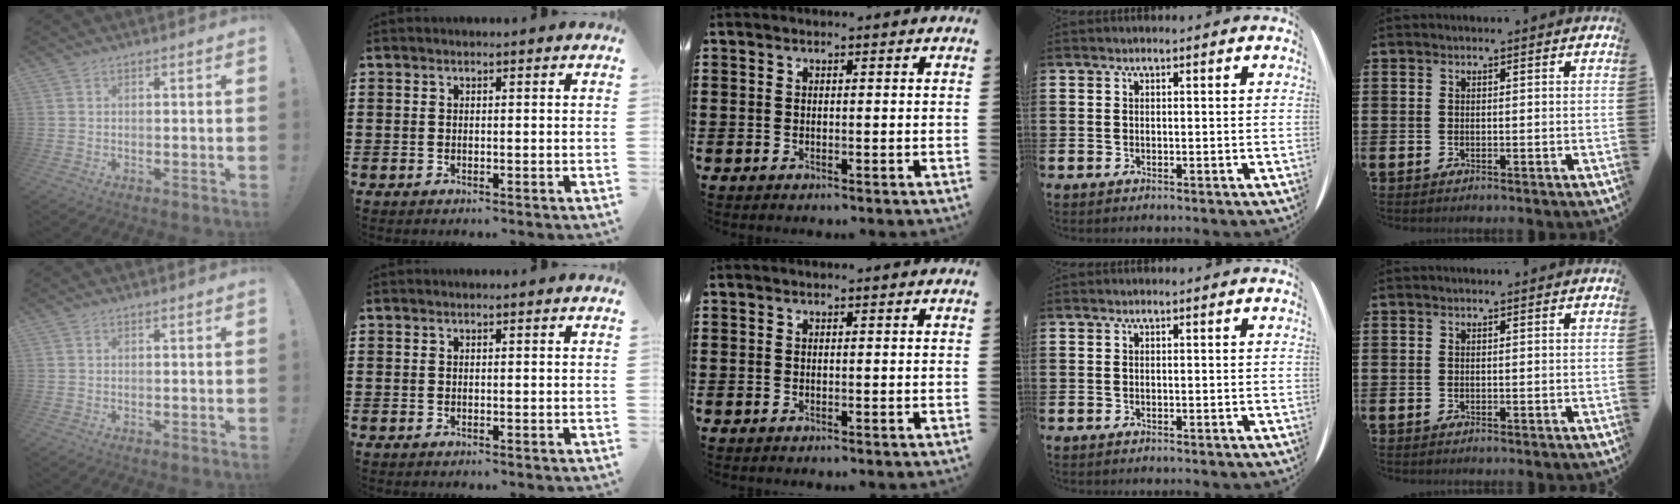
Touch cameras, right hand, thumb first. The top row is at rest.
{}